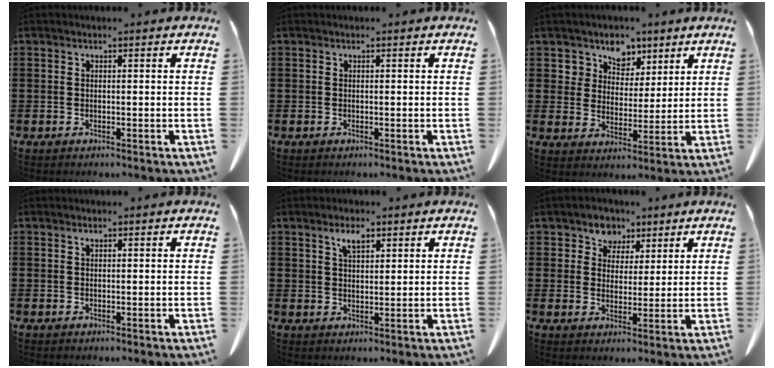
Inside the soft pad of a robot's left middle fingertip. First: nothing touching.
{"total": 0.0}
{"total": 6.3, "force": [4.3, 4.6, 0.2], "torque": [-0.046, -0.016, 0.078]}
{"total": 0.5, "force": [0.3, 0.2, 0.4], "torque": [-0.010, -0.002, 0.007]}
{"total": 3.4, "force": [2.2, 1.1, 2.4], "torque": [-0.045, 0.001, 0.037]}
{"total": 4.5, "force": [3.0, 3.3, 0.4], "torque": [-0.033, 0.004, 0.053]}